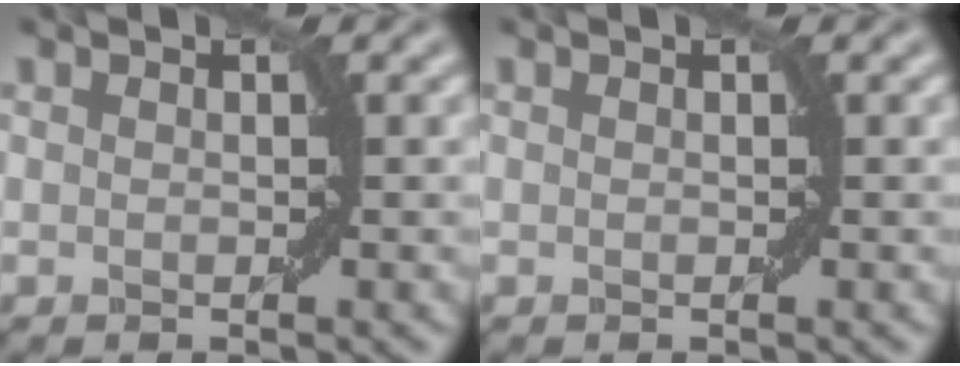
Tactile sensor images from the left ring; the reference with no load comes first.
{"total": 0.0}